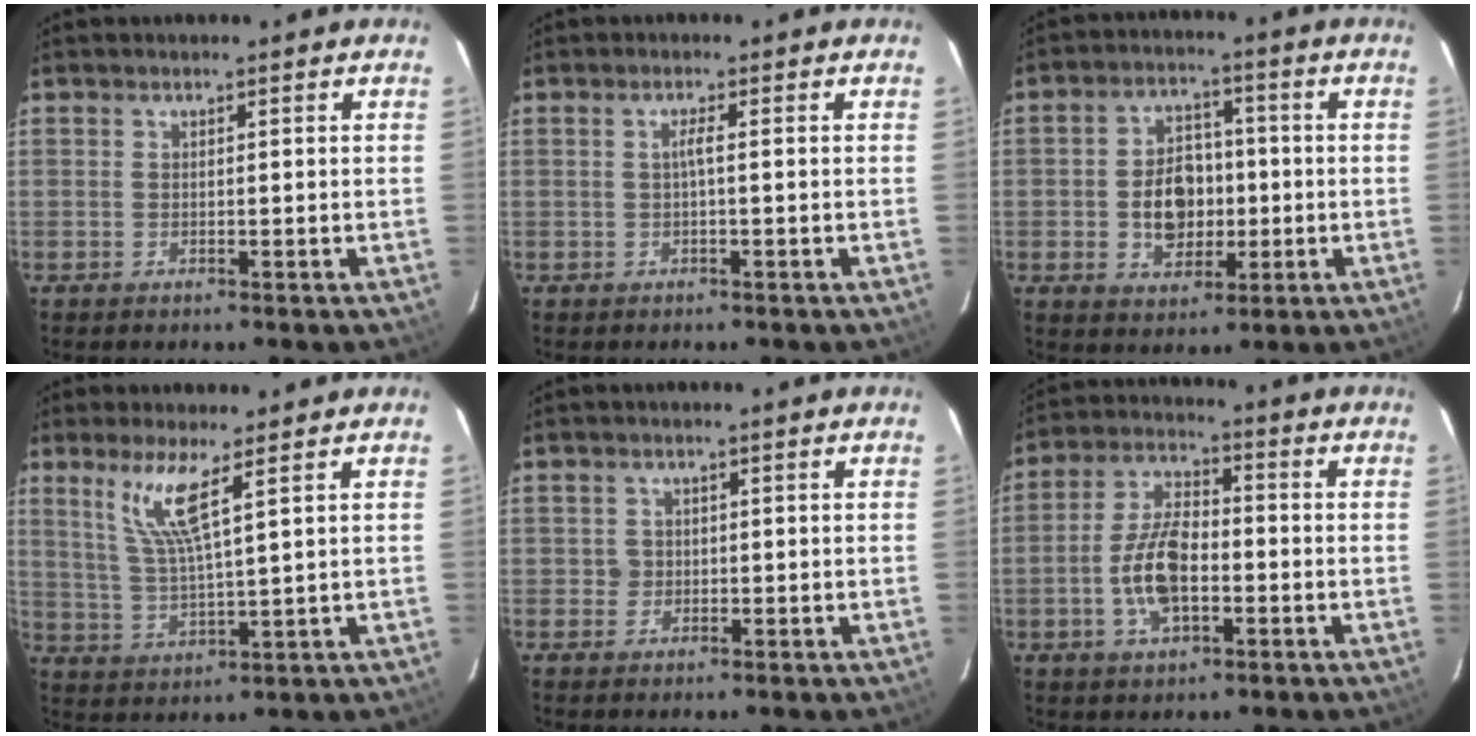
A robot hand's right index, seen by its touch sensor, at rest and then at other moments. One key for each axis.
{"total": 1.2, "fx": -0.2, "fy": -0.2, "fz": 1.2, "tx": -0.021, "ty": 0.003, "tz": -0.004}
{"total": 9.2, "fx": -1.3, "fy": 6.9, "fz": 6.0, "tx": -0.114, "ty": 0.020, "tz": -0.009}
{"total": 7.6, "fx": 4.2, "fy": 0.2, "fz": 6.3, "tx": -0.130, "ty": -0.010, "tz": 0.090}
{"total": 1.6, "fx": -0.2, "fy": 1.6, "fz": 0.0, "tx": 0.004, "ty": 0.004, "tz": -0.001}
{"total": 10.2, "fx": -2.7, "fy": 5.0, "fz": 8.5, "tx": -0.176, "ty": 0.008, "tz": -0.048}